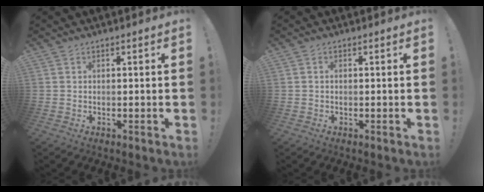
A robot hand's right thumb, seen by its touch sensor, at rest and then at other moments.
{"total": 0.8, "force": [-0.1, 0.6, 0.5], "torque": [-0.011, 0.003, -0.002]}